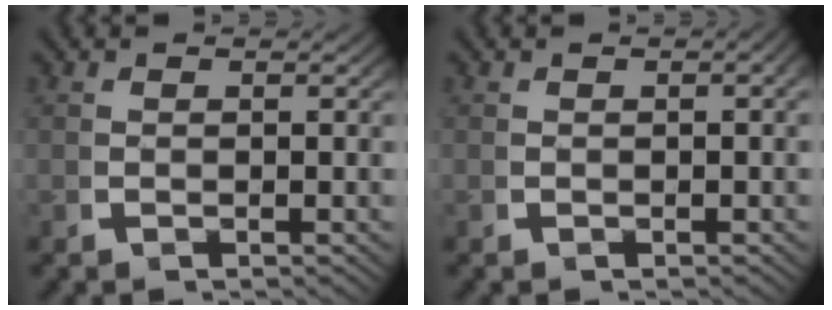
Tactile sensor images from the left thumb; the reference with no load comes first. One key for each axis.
{"total": 0.8, "fx": -0.2, "fy": 0.3, "fz": 0.7, "tx": -0.009, "ty": 0.003, "tz": -0.004}